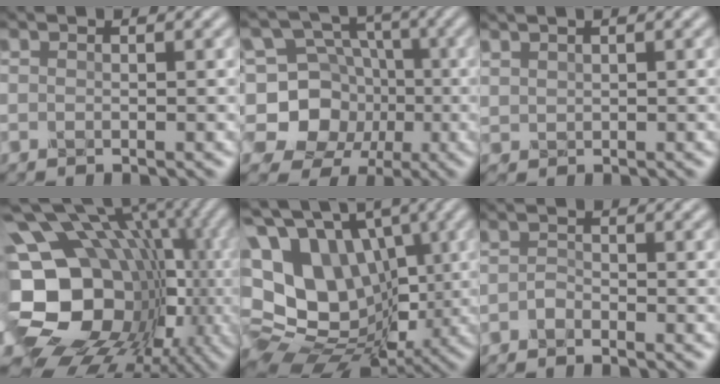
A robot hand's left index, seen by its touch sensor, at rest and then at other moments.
{"total": 11.4, "force": [-1.5, 10.4, 4.2], "torque": [-0.111, 0.041, -0.055]}
{"total": 0.8, "force": [0.8, 0.3, -0.2], "torque": [0.001, -0.001, 0.018]}
{"total": 21.5, "force": [-0.4, 17.0, 13.2], "torque": [-0.199, -0.005, -0.008]}
{"total": 16.1, "force": [2.5, 13.1, 9.0], "torque": [-0.192, 0.019, 0.037]}
{"total": 0.7, "force": [-0.6, 0.3, 0.3], "torque": [-0.008, 0.006, -0.015]}